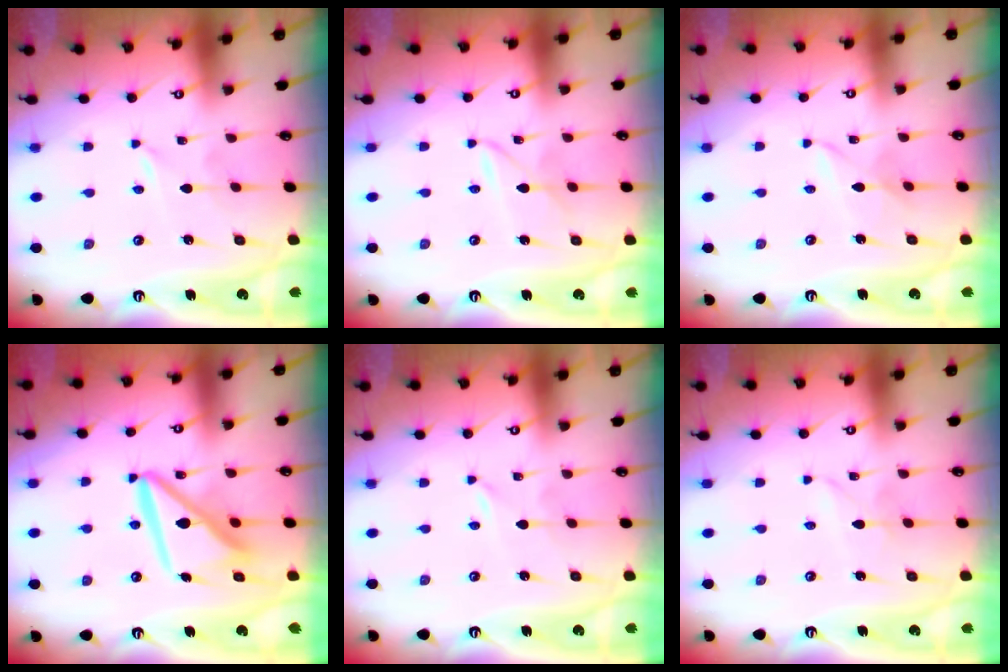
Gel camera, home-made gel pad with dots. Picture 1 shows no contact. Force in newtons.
{"total": 2.9, "press": 2.9, "slide": 0.2}
{"total": 2.6, "press": 2.6, "slide": 0.3}
{"total": 12.1, "press": 12.0, "slide": 1.5}
{"total": 0.0}
{"total": 1.9, "press": 1.9, "slide": 0.2}